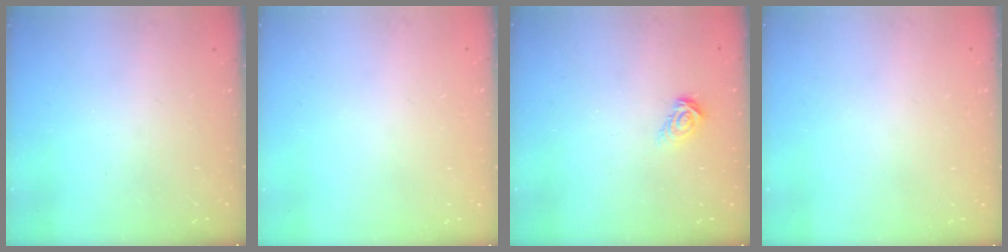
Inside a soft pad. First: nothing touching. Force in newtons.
{"total": 0.0}
{"total": 4.4, "press": 4.4, "slide": 0.4}
{"total": 0.0}